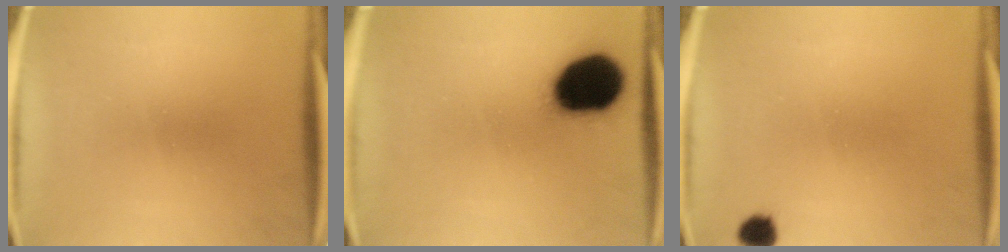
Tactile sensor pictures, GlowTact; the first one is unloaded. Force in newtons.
{"total": 19.3}
{"total": 2.8}